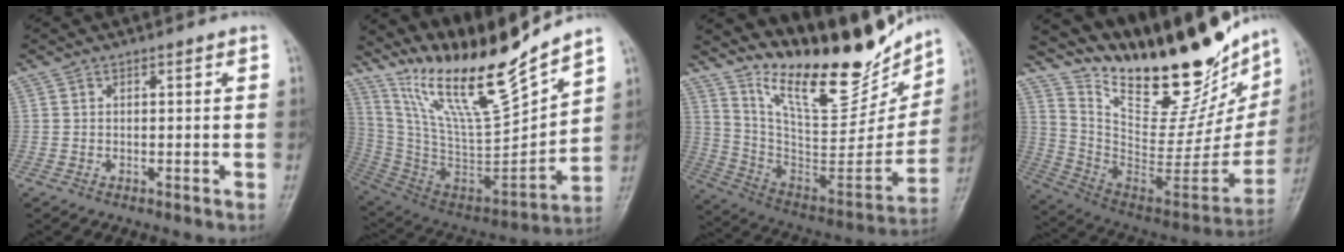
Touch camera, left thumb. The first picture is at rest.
{"total": 22.7, "force": [18.5, 2.7, 12.9], "torque": [-0.187, -0.107, 0.347]}
{"total": 25.2, "force": [19.3, 8.4, 13.8], "torque": [-0.167, -0.107, 0.320]}
{"total": 31.9, "force": [23.6, 12.2, 17.7], "torque": [-0.244, -0.111, 0.372]}